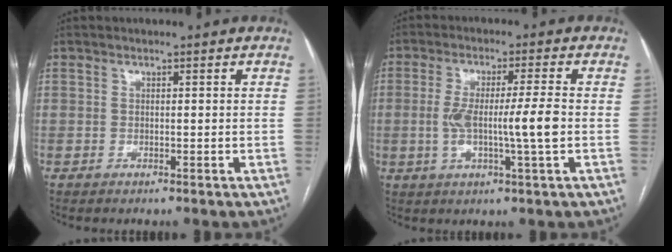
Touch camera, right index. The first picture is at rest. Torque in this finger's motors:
{"motor_torque": [0.33, -0.02, 0.23, 0.11]}